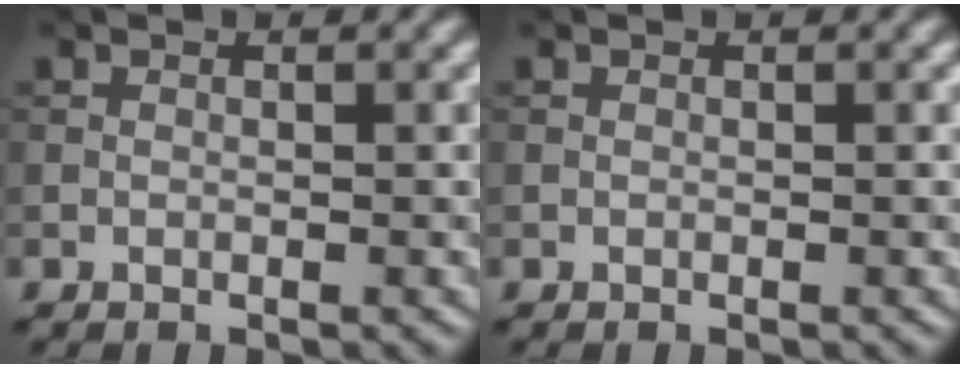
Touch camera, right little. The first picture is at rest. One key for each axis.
{"total": 0.0}